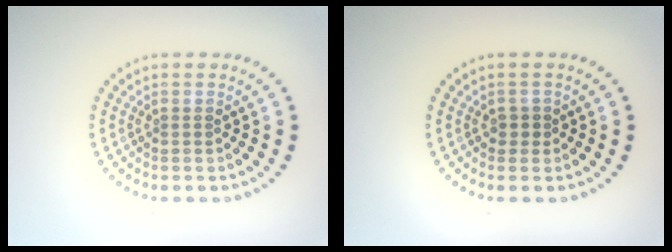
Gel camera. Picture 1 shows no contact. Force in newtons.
{"total": 1.0, "press": 0.9, "slide": 0.4}